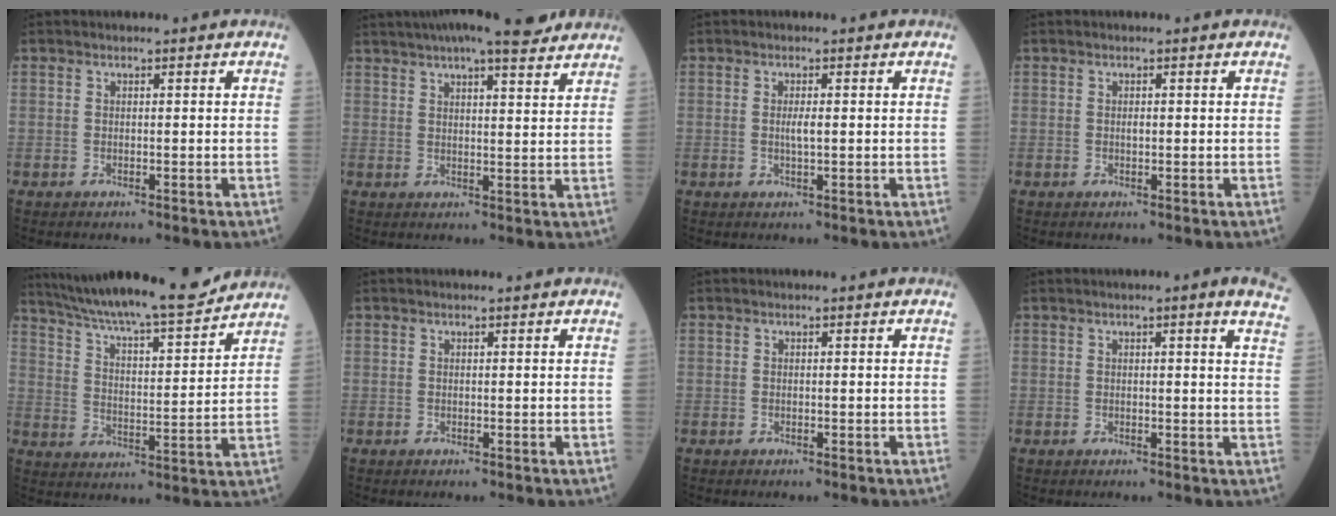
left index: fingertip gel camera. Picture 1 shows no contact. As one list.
[{"total": 14.1, "force": [11.7, 2.0, 7.5], "torque": [-0.122, 0.025, 0.159]}, {"total": 1.6, "force": [0.0, 0.1, 1.6], "torque": [-0.033, -0.001, 0.001]}, {"total": 0.6, "force": [0.0, 0.2, 0.5], "torque": [-0.011, 0.001, 0.000]}, {"total": 19.3, "force": [17.4, 1.2, 8.1], "torque": [-0.142, -0.007, 0.266]}, {"total": 0.7, "force": [0.6, 0.0, 0.4], "torque": [-0.008, 0.007, 0.009]}, {"total": 0.0}, {"total": 7.2, "force": [5.1, 0.2, 5.1], "torque": [-0.053, 0.001, 0.037]}]